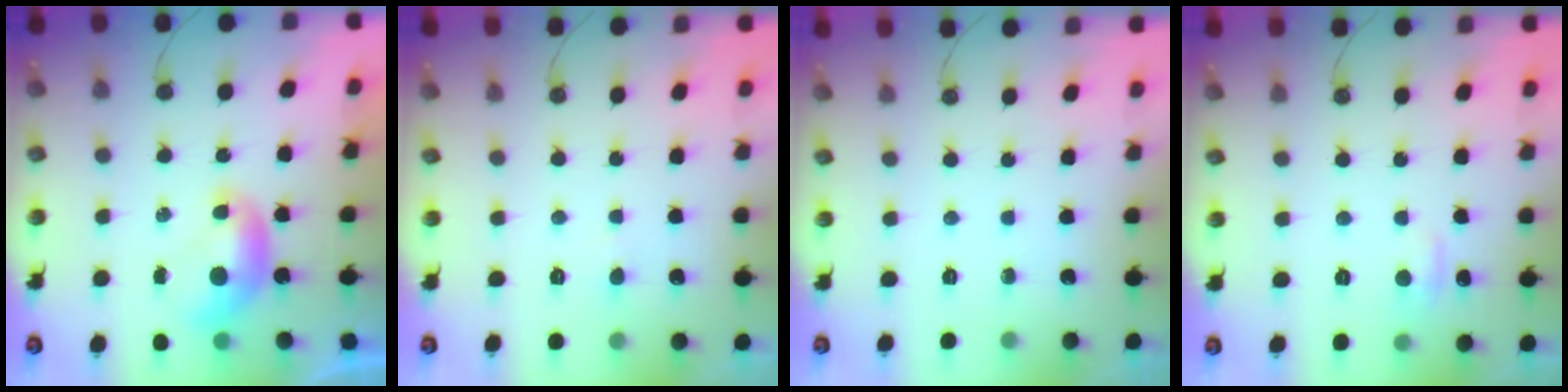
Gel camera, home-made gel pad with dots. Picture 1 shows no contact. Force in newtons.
{"total": 0.0}
{"total": 0.0}
{"total": 1.0, "press": 0.7, "slide": 0.7}